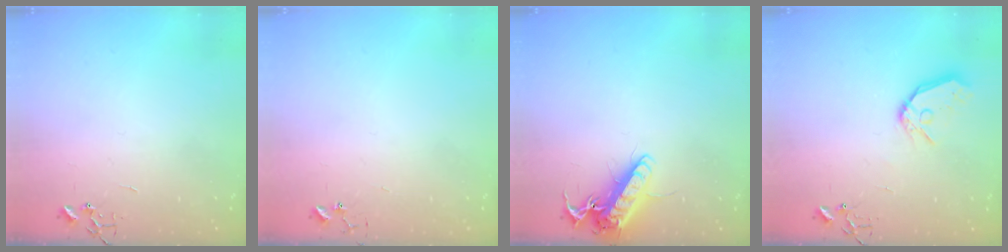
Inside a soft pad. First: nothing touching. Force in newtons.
{"total": 3.5, "press": 3.4, "slide": 0.4}
{"total": 13.8, "press": 13.7, "slide": 1.9}
{"total": 11.3, "press": 11.2, "slide": 1.5}